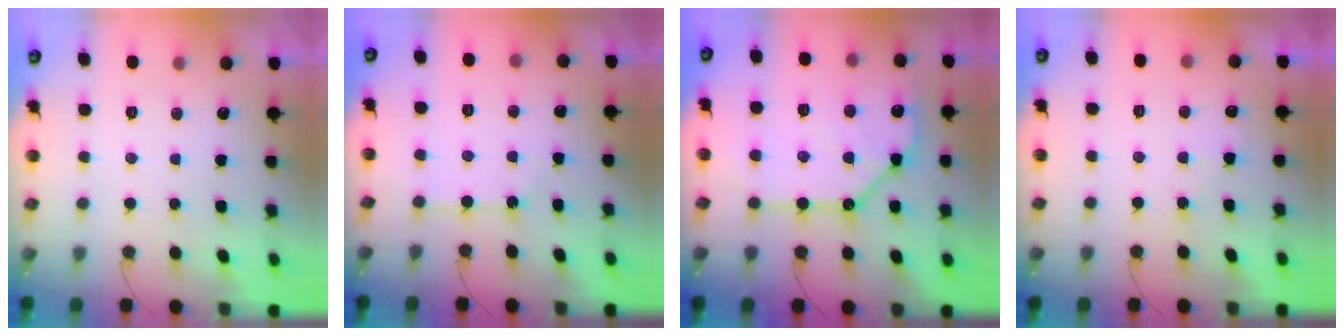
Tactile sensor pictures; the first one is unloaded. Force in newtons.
{"total": 2.7, "press": 2.7, "slide": 0.3}
{"total": 14.3, "press": 14.2, "slide": 1.3}
{"total": 3.8, "press": 3.7, "slide": 0.5}